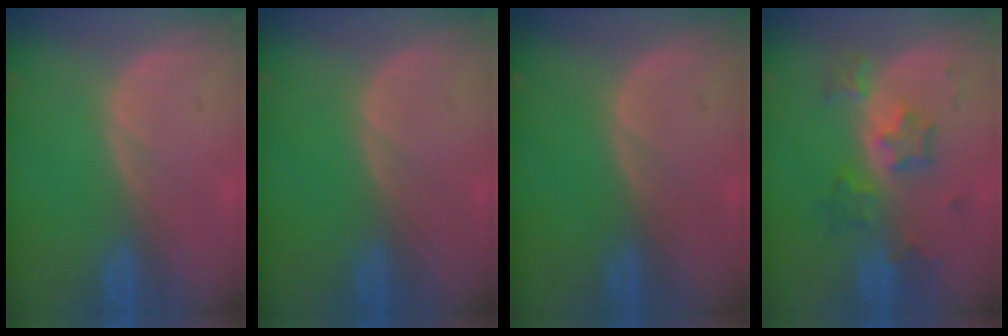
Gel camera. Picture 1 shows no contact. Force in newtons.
{"total": 0.0}
{"total": 0.0}
{"total": 6.1, "press": 5.9, "slide": 1.6}